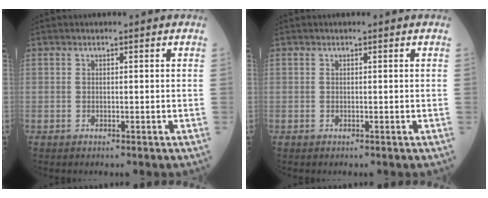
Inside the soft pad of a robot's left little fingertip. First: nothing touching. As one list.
[{"total": 0.0}]